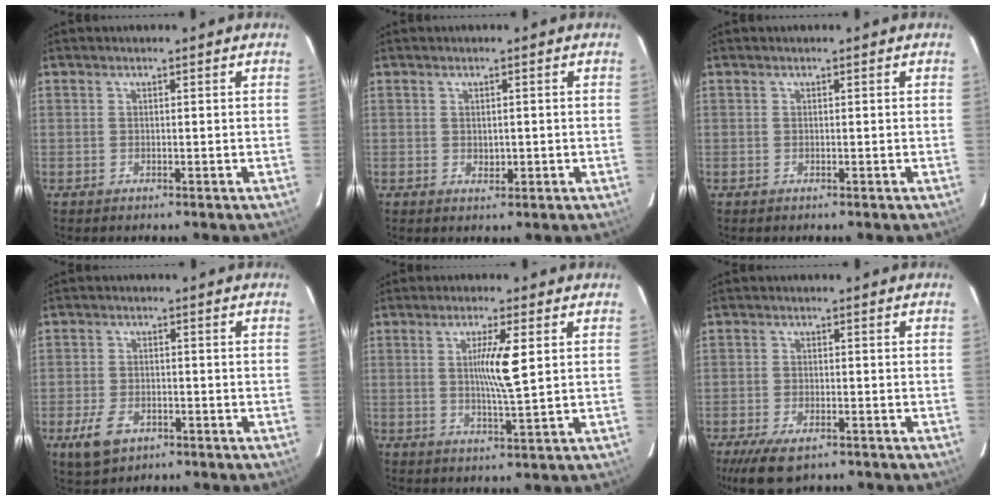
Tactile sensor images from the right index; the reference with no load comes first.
{"total": 1.3, "force": [-0.1, 0.9, 1.0], "torque": [-0.018, -0.002, 0.003]}
{"total": 0.0}
{"total": 5.3, "force": [-2.7, 3.3, 3.1], "torque": [-0.069, -0.002, -0.038]}
{"total": 6.3, "force": [1.3, -0.2, 6.2], "torque": [-0.112, -0.007, 0.022]}
{"total": 7.0, "force": [-5.0, 2.7, 4.2], "torque": [-0.073, -0.010, -0.081]}